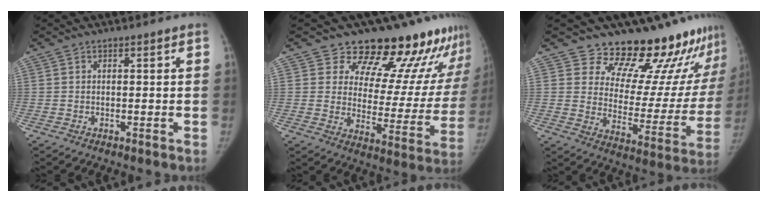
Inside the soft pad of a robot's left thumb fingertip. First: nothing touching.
{"total": 19.5, "force": [16.7, 7.8, 6.6], "torque": [-0.017, -0.118, 0.211]}
{"total": 20.5, "force": [18.5, 7.0, 5.5], "torque": [-0.011, -0.161, 0.237]}